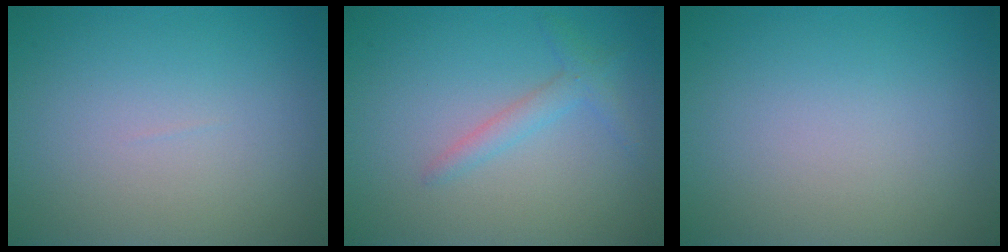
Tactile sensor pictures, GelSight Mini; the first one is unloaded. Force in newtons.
{"total": 1.7, "press": 1.7, "slide": 0.1}
{"total": 0.0}